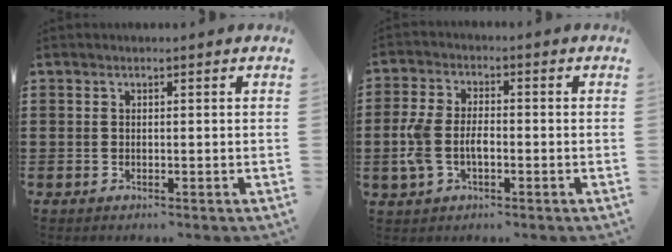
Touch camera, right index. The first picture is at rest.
{"total": 5.5, "force": [-1.1, 3.2, 4.4], "torque": [-0.116, -0.003, -0.031]}